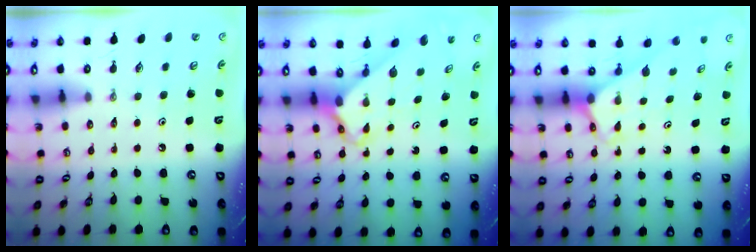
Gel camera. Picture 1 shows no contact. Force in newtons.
{"total": 2.7, "press": 2.7, "slide": 0.2}
{"total": 2.7, "press": 2.7, "slide": 0.1}